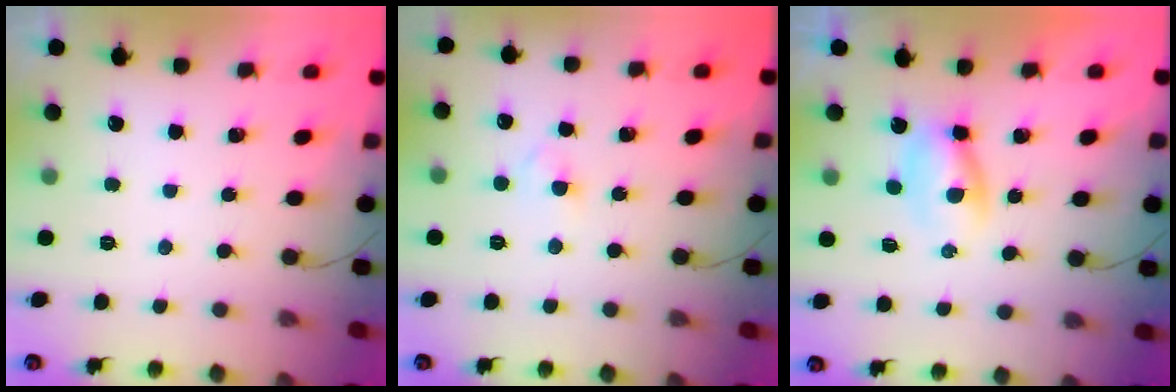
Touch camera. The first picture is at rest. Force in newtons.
{"total": 2.2, "press": 2.0, "slide": 0.9}
{"total": 2.8, "press": 2.5, "slide": 1.2}